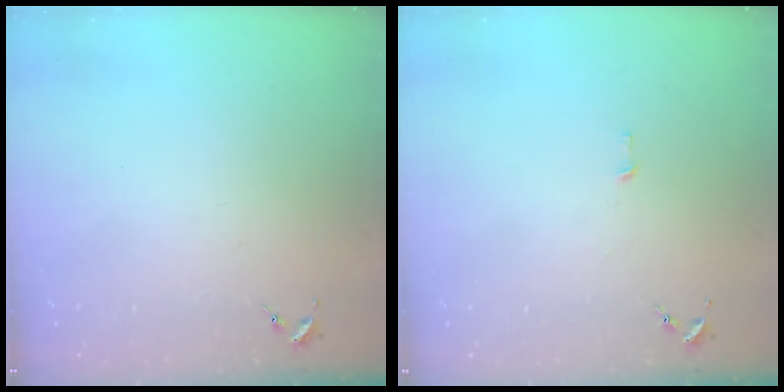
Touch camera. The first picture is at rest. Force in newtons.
{"total": 2.6, "press": 2.6, "slide": 0.2}